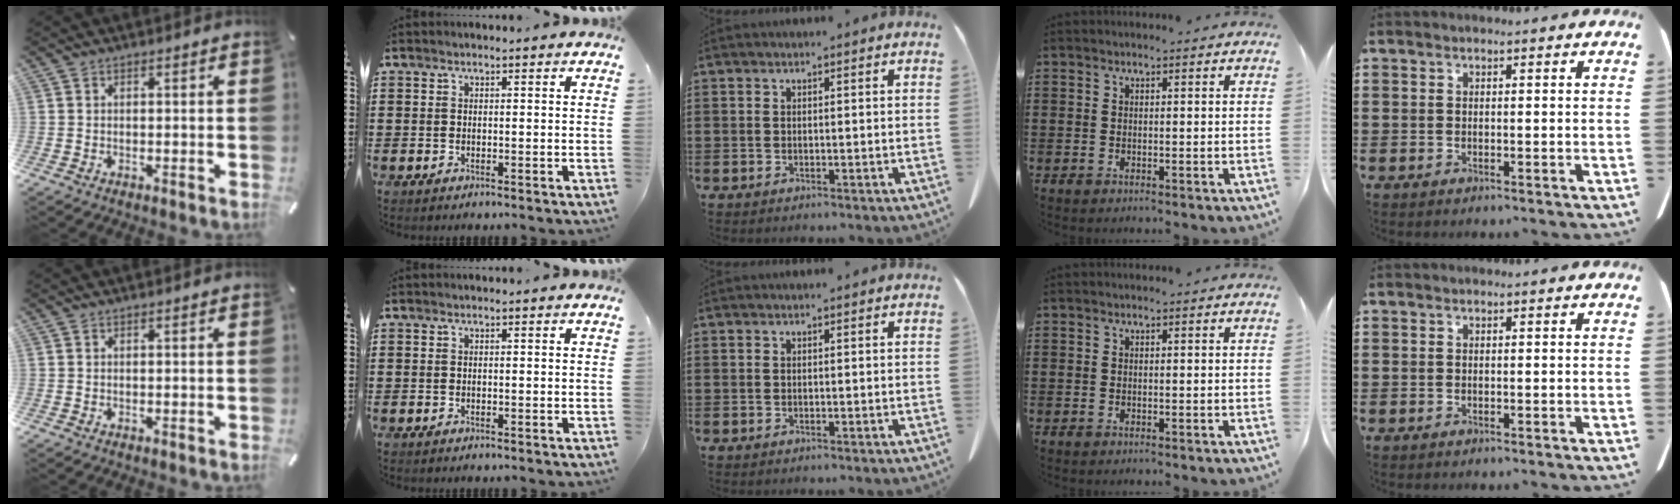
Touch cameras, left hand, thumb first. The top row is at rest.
{}